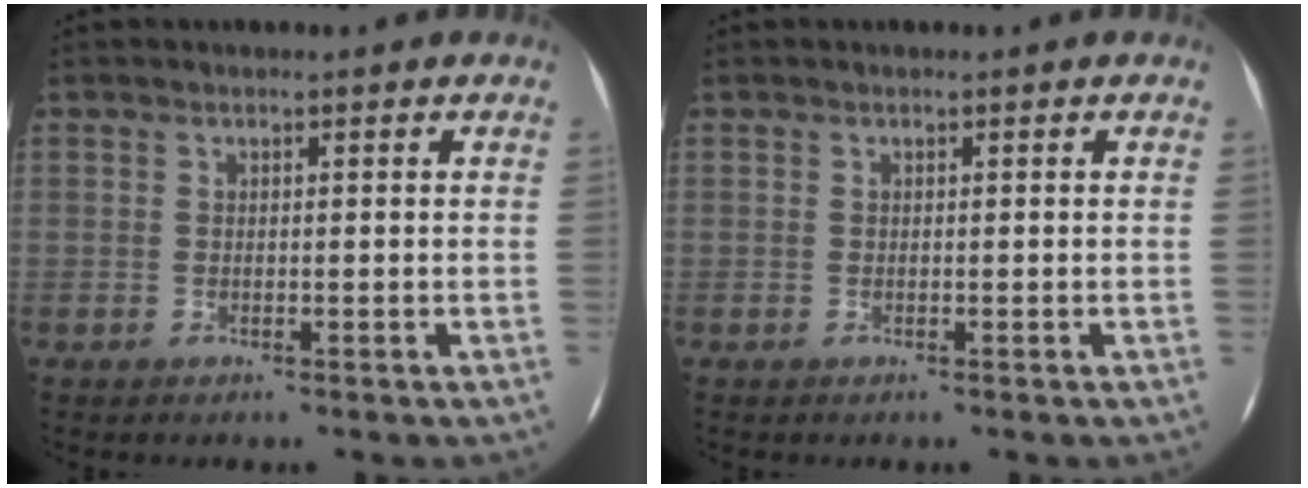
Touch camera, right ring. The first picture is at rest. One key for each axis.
{"total": 0.0}